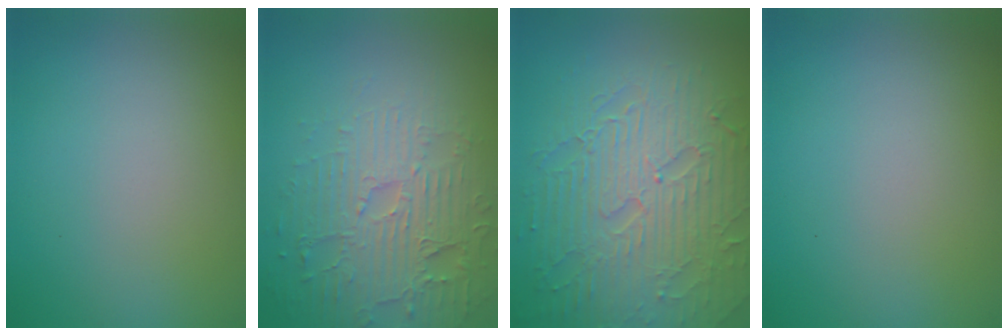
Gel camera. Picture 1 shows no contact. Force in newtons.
{"total": 4.7, "press": 4.3, "slide": 1.9}
{"total": 8.8, "press": 6.3, "slide": 6.1}
{"total": 0.0}